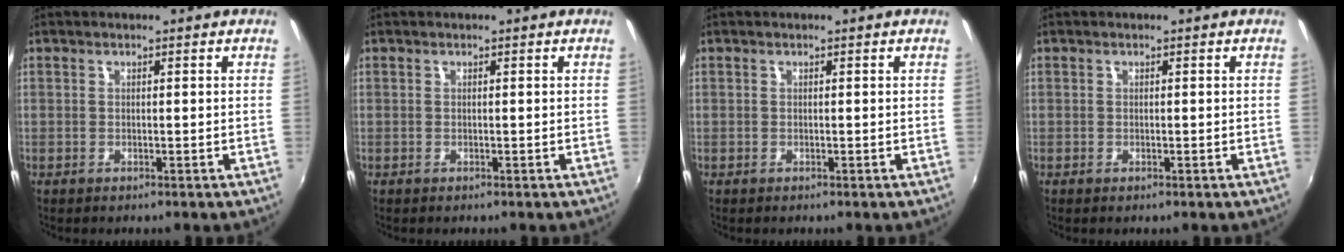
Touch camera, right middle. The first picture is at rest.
{"total": 0.0}
{"total": 0.0}
{"total": 0.0}